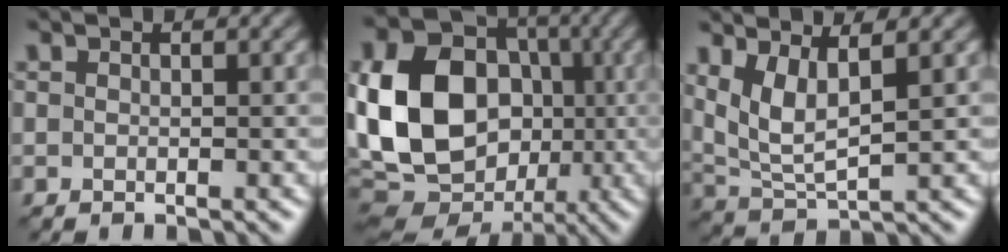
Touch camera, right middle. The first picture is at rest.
{"total": 16.2, "force": [-1.4, 12.6, 10.1], "torque": [-0.220, -0.002, -0.018]}
{"total": 4.3, "force": [1.9, 1.4, 3.6], "torque": [-0.085, -0.008, 0.046]}